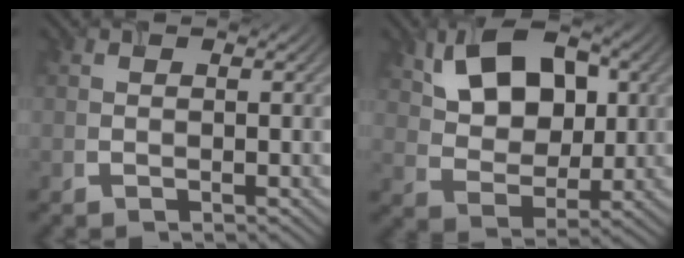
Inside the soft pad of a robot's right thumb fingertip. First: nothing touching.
{"total": 10.8, "force": [3.9, 6.8, 7.3], "torque": [-0.133, 0.006, 0.060]}